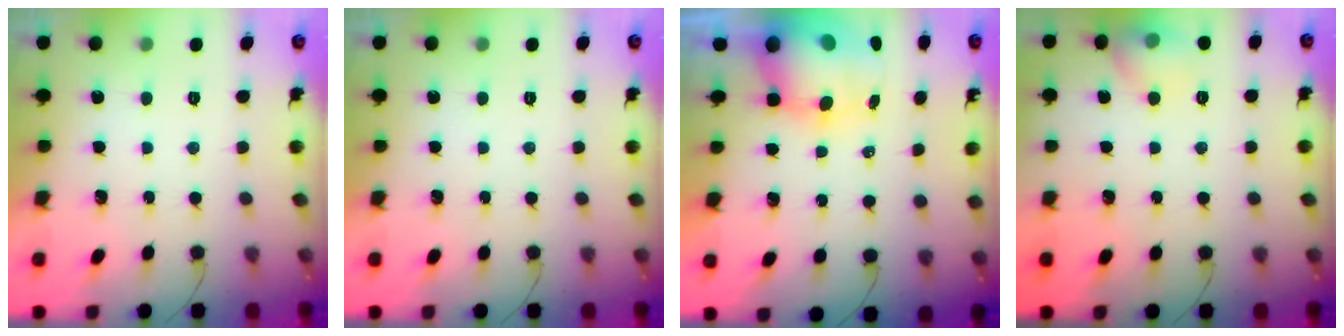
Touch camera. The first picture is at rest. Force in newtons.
{"total": 0.0}
{"total": 11.5, "press": 11.0, "slide": 3.2}
{"total": 9.9, "press": 8.2, "slide": 5.5}